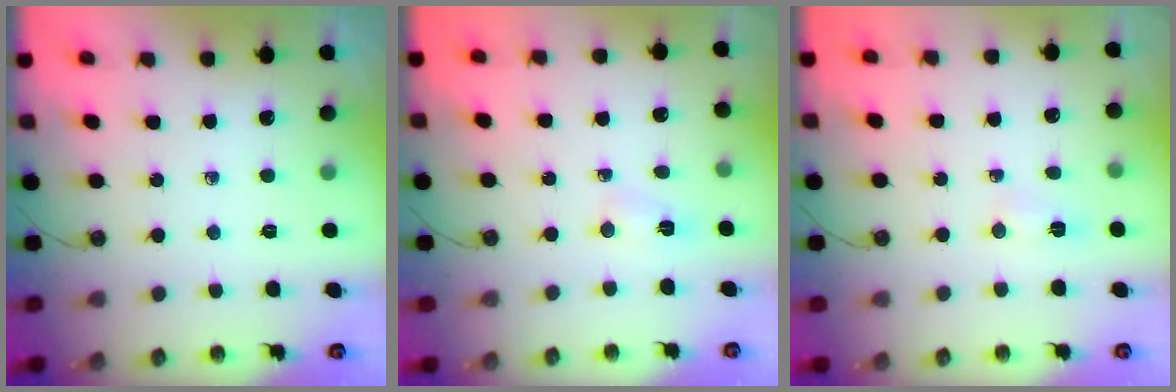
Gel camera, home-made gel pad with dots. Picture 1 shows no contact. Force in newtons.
{"total": 2.4, "press": 2.4, "slide": 0.3}
{"total": 2.8, "press": 2.8, "slide": 0.2}